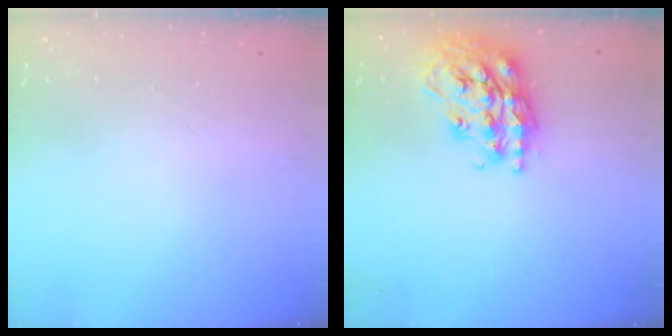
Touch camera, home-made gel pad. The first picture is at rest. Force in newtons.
{"total": 20.8, "press": 20.8, "slide": 1.4}